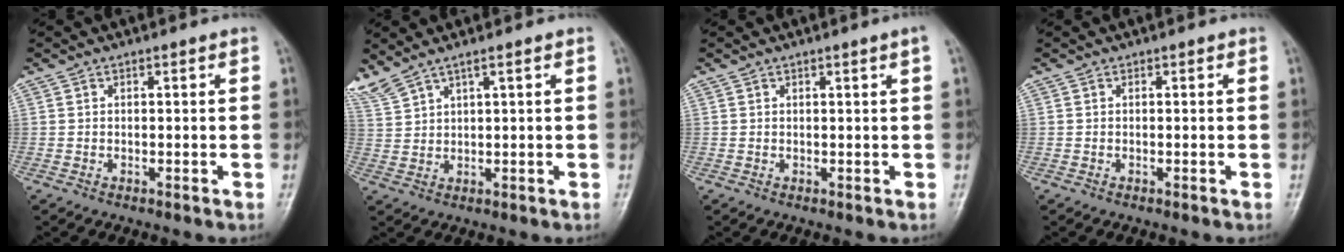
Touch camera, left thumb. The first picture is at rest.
{"total": 5.2, "force": [4.2, 0.5, 3.1], "torque": [-0.083, 0.000, 0.098]}
{"total": 1.4, "force": [0.7, -0.4, 1.2], "torque": [-0.022, -0.004, 0.014]}
{"total": 0.0}